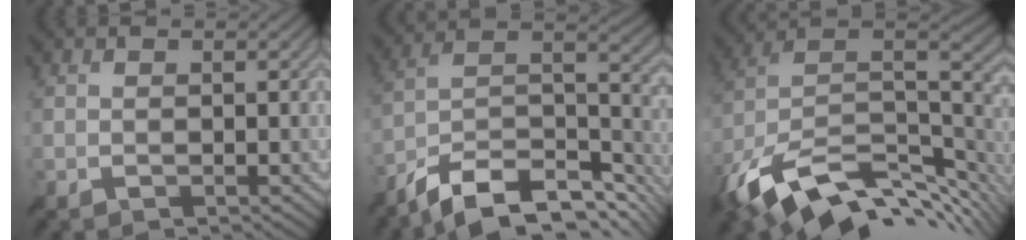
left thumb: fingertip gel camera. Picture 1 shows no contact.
{"total": 14.0, "force": [-10.2, 5.1, 8.2], "torque": [-0.177, -0.013, -0.169]}
{"total": 15.4, "force": [-6.8, 8.2, 11.2], "torque": [-0.254, -0.013, -0.115]}